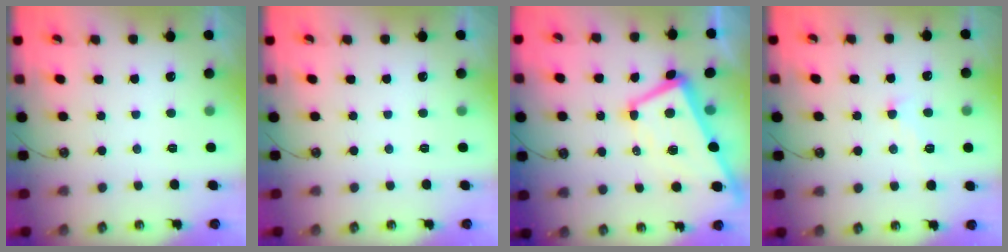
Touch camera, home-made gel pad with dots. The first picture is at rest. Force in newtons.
{"total": 0.0}
{"total": 6.3, "press": 6.2, "slide": 1.2}
{"total": 1.6, "press": 1.4, "slide": 0.7}